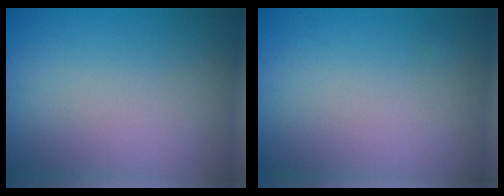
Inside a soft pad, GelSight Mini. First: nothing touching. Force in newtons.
{"total": 0.0}